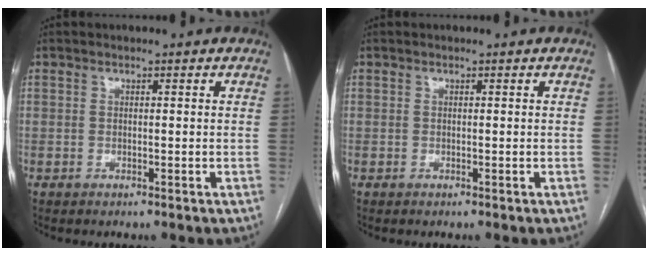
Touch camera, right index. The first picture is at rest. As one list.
[{"total": 0.0}]